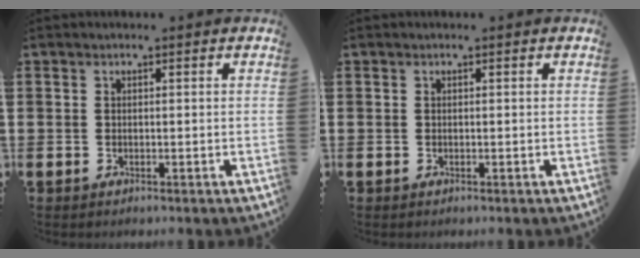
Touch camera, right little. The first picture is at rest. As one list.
[{"total": 0.0}]